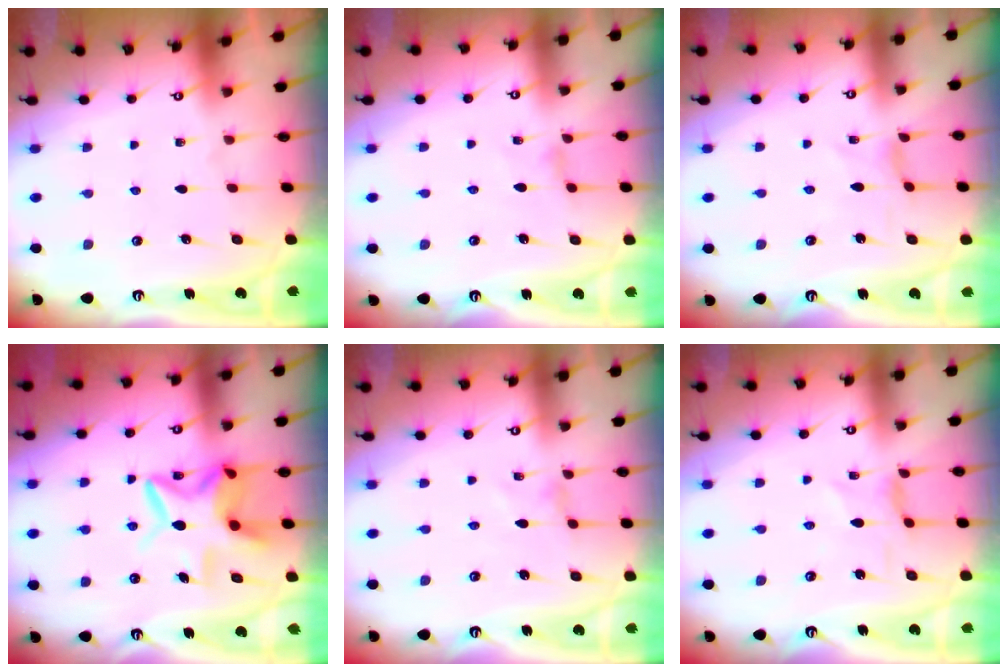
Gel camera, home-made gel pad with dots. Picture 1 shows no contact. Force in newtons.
{"total": 0.8, "press": 0.7, "slide": 0.3}
{"total": 0.0}
{"total": 11.5, "press": 11.4, "slide": 1.3}
{"total": 0.0}
{"total": 1.4, "press": 1.3, "slide": 0.3}